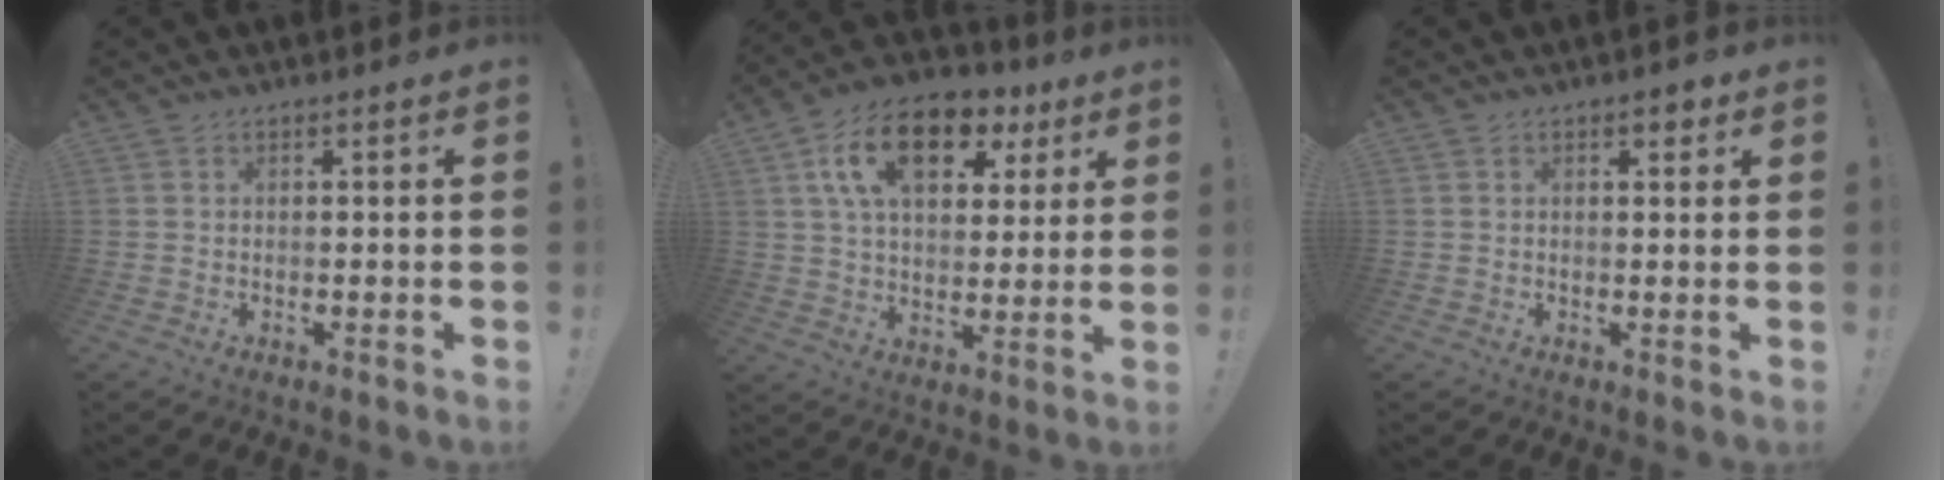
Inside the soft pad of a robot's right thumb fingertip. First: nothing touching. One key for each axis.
{"total": 17.4, "fx": 8.2, "fy": 10.0, "fz": 11.7, "tx": -0.189, "ty": -0.032, "tz": 0.143}
{"total": 2.2, "fx": 1.3, "fy": 1.2, "fz": 1.3, "tx": -0.003, "ty": -0.006, "tz": 0.017}